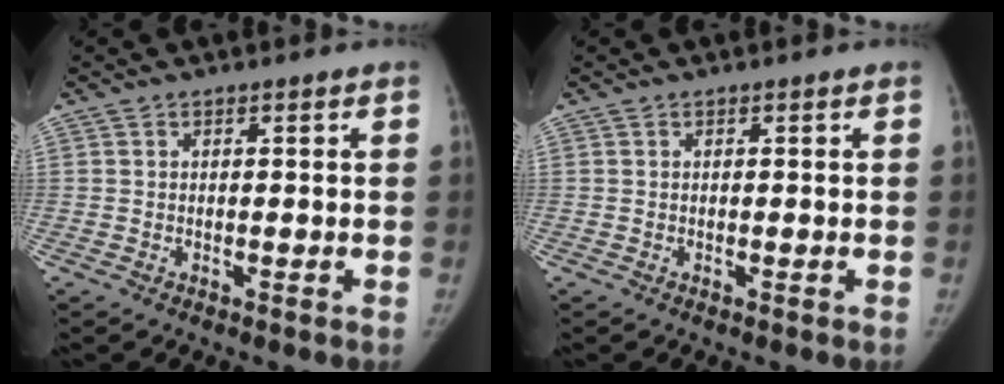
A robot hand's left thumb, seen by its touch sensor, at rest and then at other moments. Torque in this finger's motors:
{"motor_torque": [0.00, 0.00, 0.14, -0.13, 0.00]}